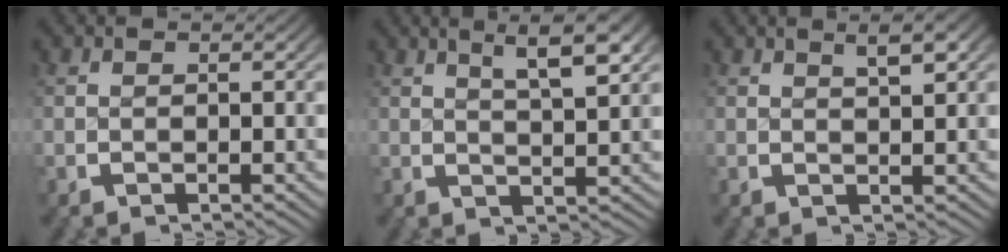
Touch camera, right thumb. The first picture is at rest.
{"total": 5.7, "force": [3.2, 1.9, 4.3], "torque": [-0.049, 0.017, 0.045]}
{"total": 2.9, "force": [1.7, 0.9, 2.2], "torque": [-0.020, 0.010, 0.026]}